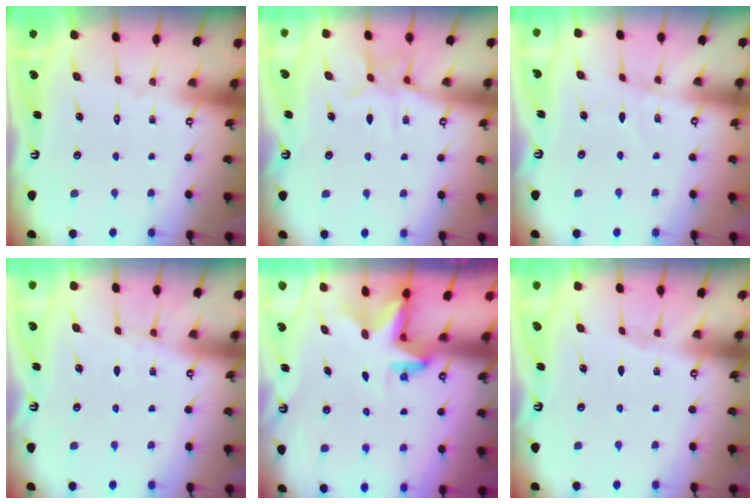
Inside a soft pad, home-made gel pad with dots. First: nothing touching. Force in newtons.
{"total": 8.5, "press": 8.5, "slide": 0.6}
{"total": 2.3, "press": 2.3, "slide": 0.3}
{"total": 4.1, "press": 4.1, "slide": 0.4}
{"total": 2.8, "press": 2.8, "slide": 0.3}
{"total": 2.3, "press": 2.3, "slide": 0.4}